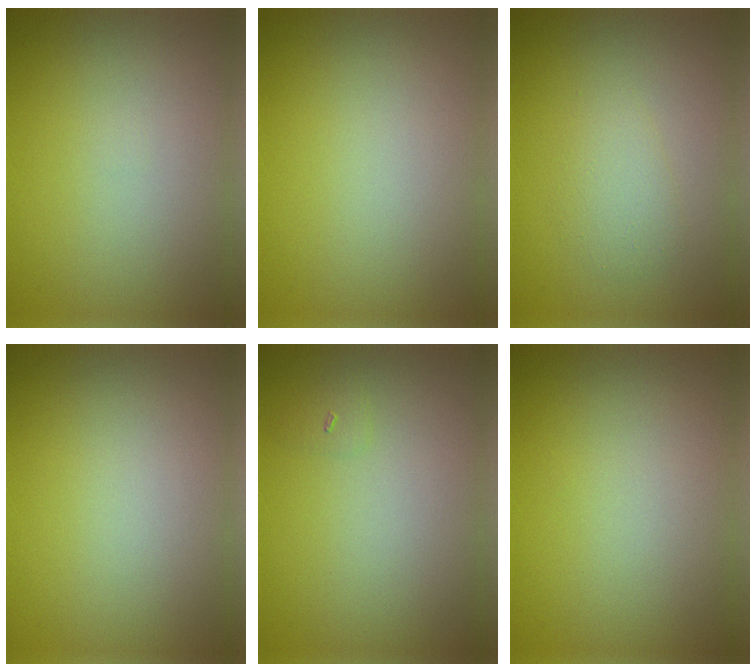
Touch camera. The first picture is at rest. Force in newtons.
{"total": 0.0}
{"total": 1.8, "press": 1.8, "slide": 0.1}
{"total": 0.0}
{"total": 0.6, "press": 0.6, "slide": 0.1}
{"total": 0.0}